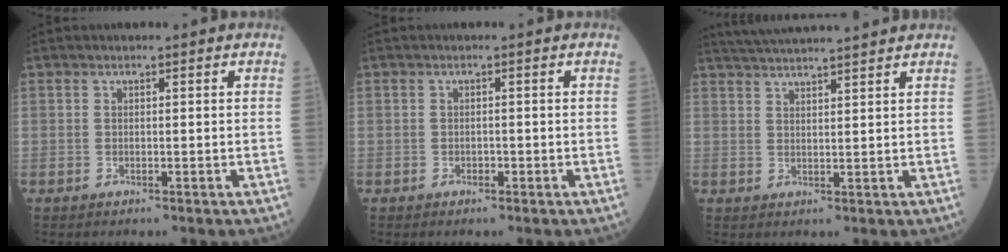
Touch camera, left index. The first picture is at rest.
{"total": 0.6, "force": [-0.4, 0.4, 0.2], "torque": [-0.002, -0.001, -0.011]}
{"total": 10.5, "force": [9.7, -0.6, 4.0], "torque": [-0.070, 0.026, 0.142]}